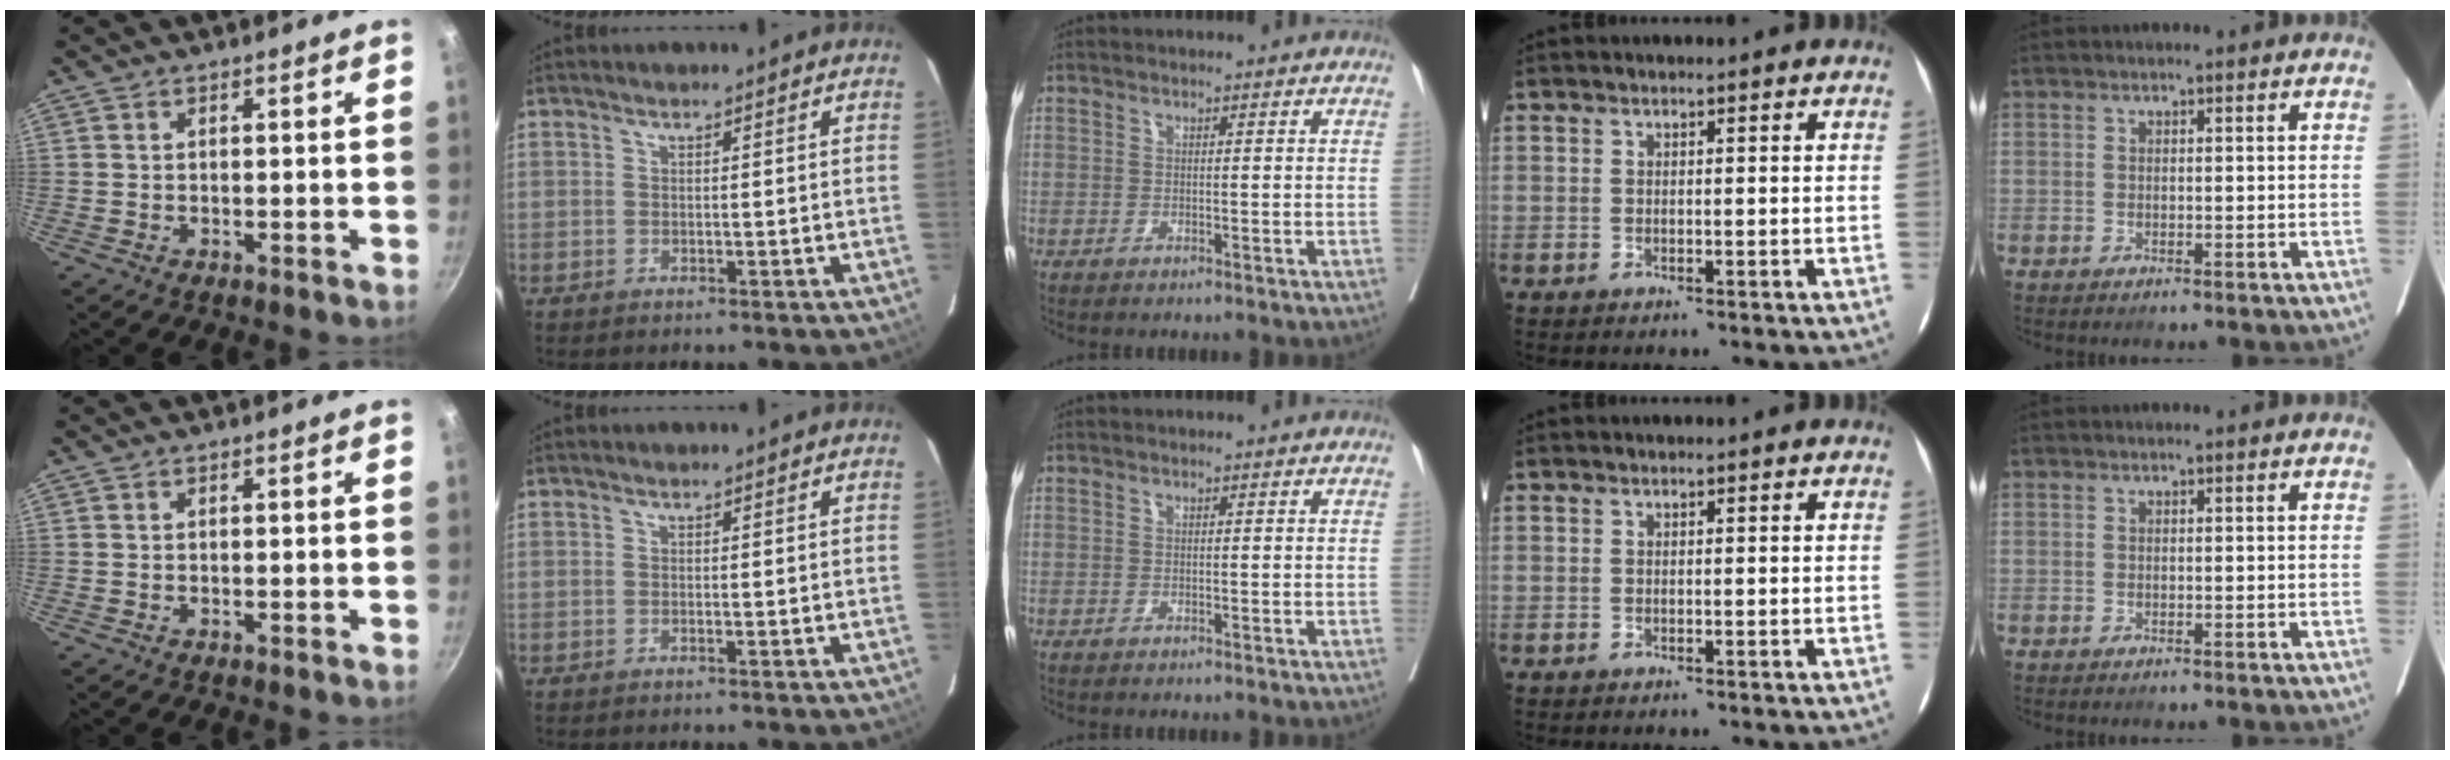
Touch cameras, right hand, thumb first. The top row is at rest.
{}